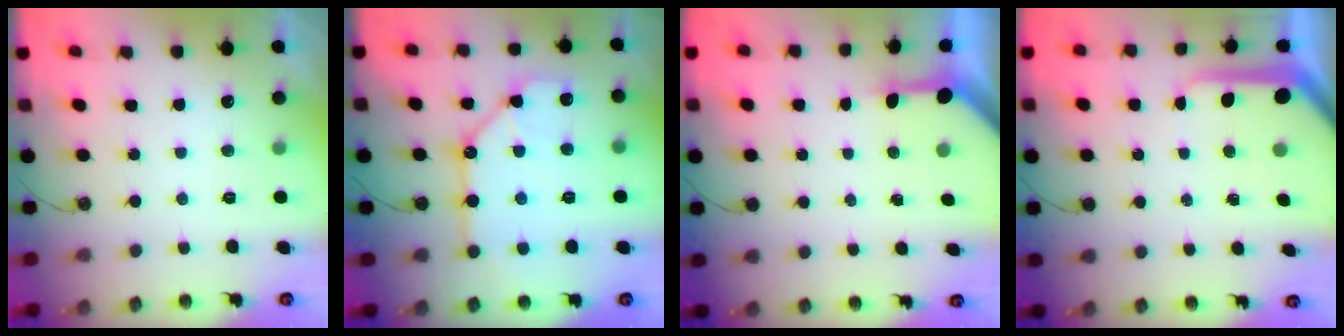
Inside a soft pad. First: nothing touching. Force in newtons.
{"total": 12.7, "press": 12.6, "slide": 1.5}
{"total": 3.5, "press": 3.5, "slide": 0.4}
{"total": 6.7, "press": 6.7, "slide": 0.7}